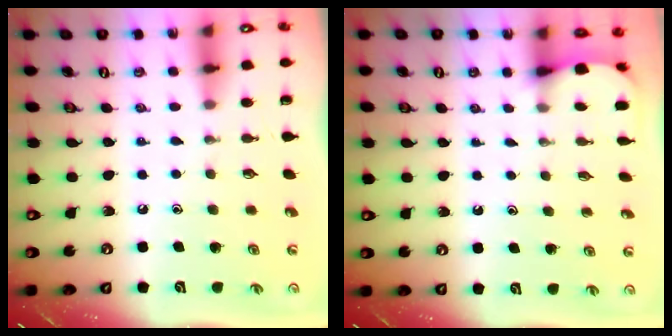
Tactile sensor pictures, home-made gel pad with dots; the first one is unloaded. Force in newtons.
{"total": 2.7, "press": 2.7, "slide": 0.3}